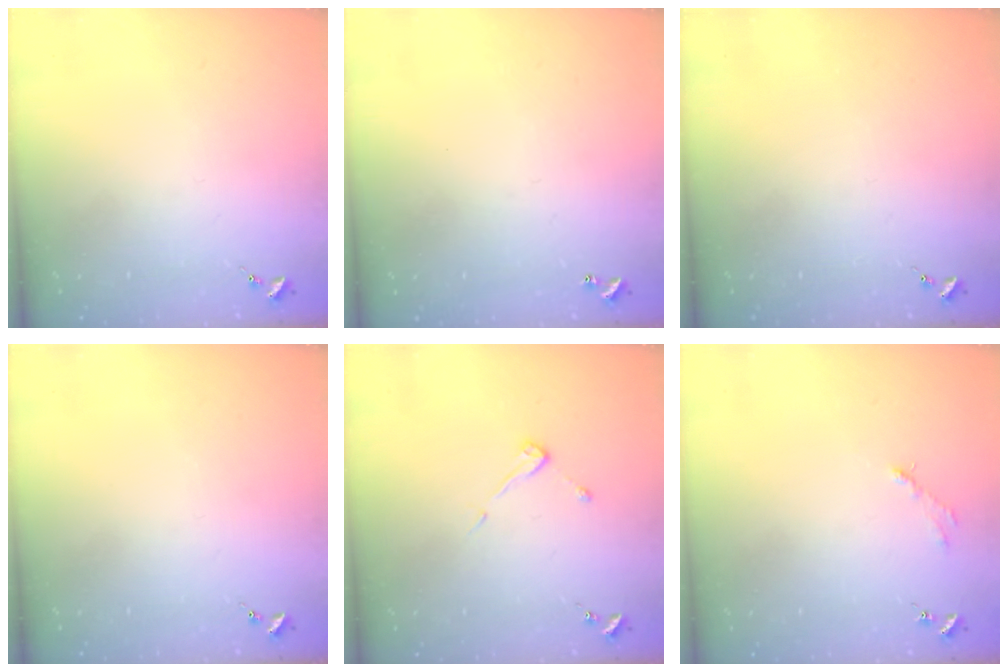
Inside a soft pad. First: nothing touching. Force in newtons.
{"total": 1.0, "press": 1.0, "slide": 0.2}
{"total": 0.0}
{"total": 0.0}
{"total": 3.8, "press": 3.8, "slide": 0.4}
{"total": 2.8, "press": 2.8, "slide": 0.4}